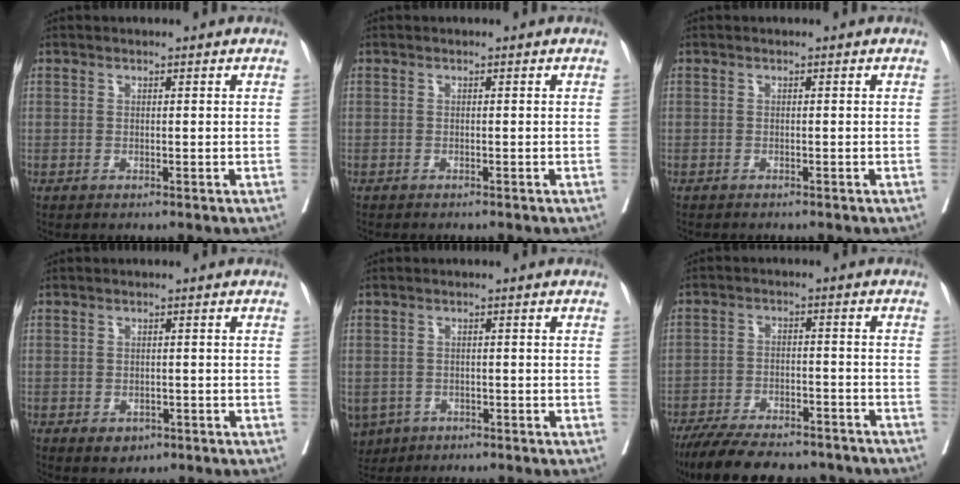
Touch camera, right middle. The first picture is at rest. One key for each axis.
{"total": 1.7, "fx": -1.5, "fy": 0.3, "fz": 0.7, "tx": -0.015, "ty": -0.005, "tz": -0.018}
{"total": 2.0, "fx": -1.8, "fy": 0.4, "fz": 0.8, "tx": -0.017, "ty": -0.005, "tz": -0.021}
{"total": 2.2, "fx": -1.1, "fy": 1.6, "fz": 1.1, "tx": -0.012, "ty": 0.000, "tz": -0.006}
{"total": 6.8, "fx": -3.5, "fy": 5.4, "fz": 2.1, "tx": -0.060, "ty": -0.002, "tz": -0.051}
{"total": 17.0, "fx": -14.5, "fy": 4.5, "fz": 7.5, "tx": -0.146, "ty": -0.008, "tz": -0.211}